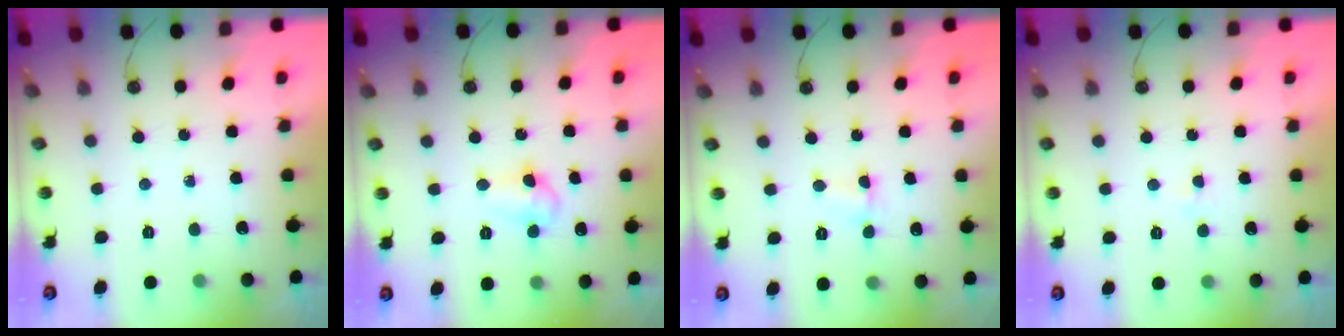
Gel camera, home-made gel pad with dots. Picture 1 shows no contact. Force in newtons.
{"total": 7.1, "press": 6.0, "slide": 3.8}
{"total": 3.1, "press": 1.6, "slide": 2.6}
{"total": 2.1, "press": 1.6, "slide": 1.2}